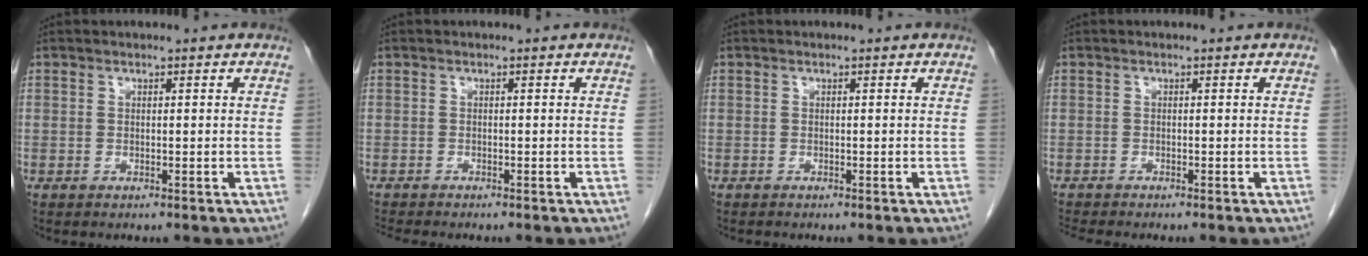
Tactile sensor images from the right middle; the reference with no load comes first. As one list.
[{"total": 2.7, "force": [-2.5, 0.0, 0.9], "torque": [-0.016, -0.007, -0.040]}, {"total": 0.5, "force": [-0.5, 0.0, 0.1], "torque": [-0.005, -0.002, -0.010]}, {"total": 2.5, "force": [-2.3, -0.2, 0.7], "torque": [-0.015, -0.008, -0.039]}]